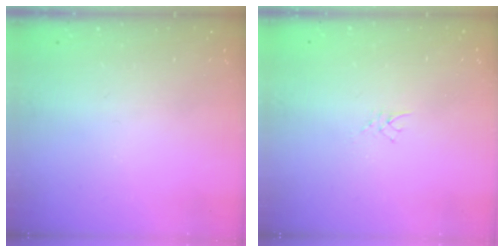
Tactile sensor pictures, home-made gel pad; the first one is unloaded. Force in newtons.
{"total": 2.4, "press": 2.4, "slide": 0.4}